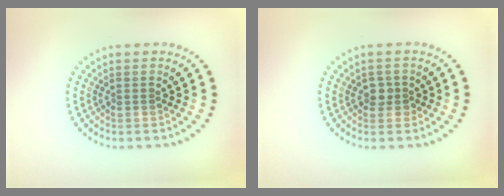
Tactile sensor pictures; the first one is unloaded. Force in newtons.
{"total": 1.4, "press": 1.3, "slide": 0.6}